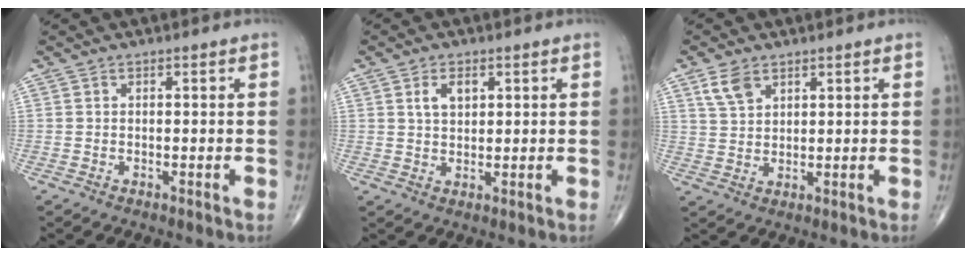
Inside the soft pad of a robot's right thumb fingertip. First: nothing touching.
{"total": 3.8, "force": [1.5, 2.2, 2.7], "torque": [-0.041, -0.004, 0.029]}
{"total": 4.7, "force": [2.8, 2.7, 2.6], "torque": [-0.043, -0.009, 0.061]}